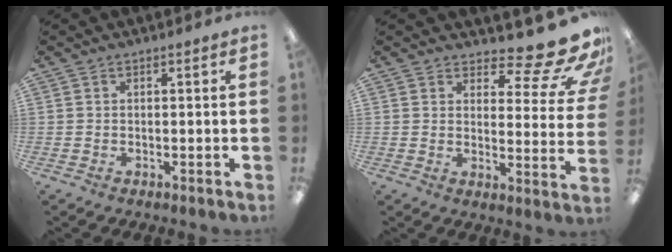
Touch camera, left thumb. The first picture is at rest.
{"total": 13.3, "force": [10.1, 3.7, 7.8], "torque": [-0.098, -0.084, 0.169]}